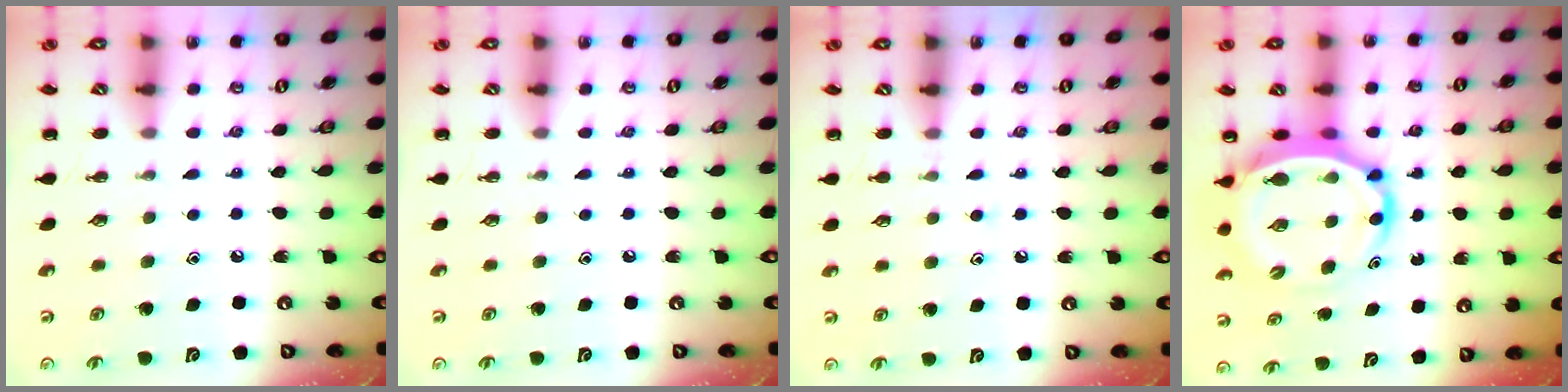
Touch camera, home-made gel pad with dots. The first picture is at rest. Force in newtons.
{"total": 0.0}
{"total": 5.9, "press": 5.6, "slide": 1.9}
{"total": 8.4, "press": 8.1, "slide": 2.4}